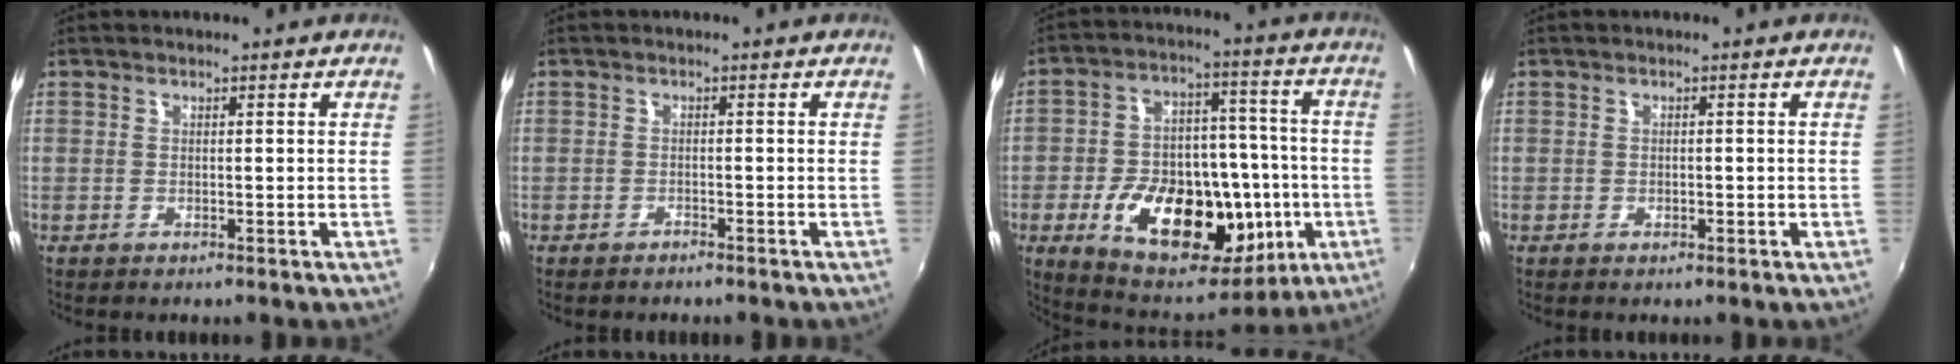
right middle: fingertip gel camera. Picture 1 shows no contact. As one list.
[{"total": 1.4, "force": [-1.2, 0.2, 0.7], "torque": [-0.018, 0.000, -0.022]}, {"total": 26.4, "force": [-7.6, 15.0, 20.4], "torque": [-0.362, 0.007, -0.089]}, {"total": 1.2, "force": [-0.5, 0.8, 0.8], "torque": [-0.011, -0.001, -0.008]}]